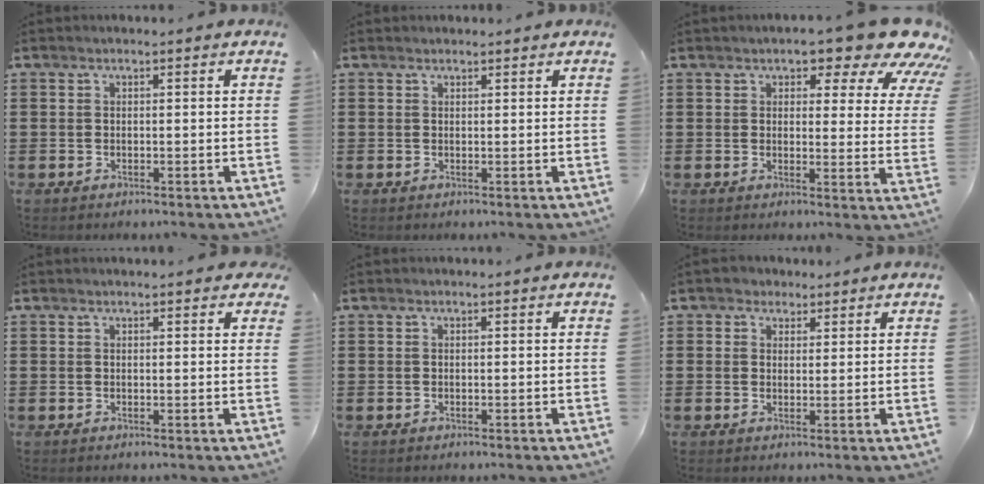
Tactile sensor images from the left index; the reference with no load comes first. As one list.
[{"total": 0.8, "force": [0.7, 0.3, 0.0], "torque": [-0.002, 0.000, 0.015]}, {"total": 8.5, "force": [6.7, 2.2, 4.8], "torque": [-0.068, -0.044, 0.109]}, {"total": 1.1, "force": [1.0, 0.2, 0.5], "torque": [-0.004, -0.001, 0.017]}, {"total": 0.0}, {"total": 2.2, "force": [1.5, 1.5, 0.0], "torque": [-0.008, 0.011, 0.028]}]